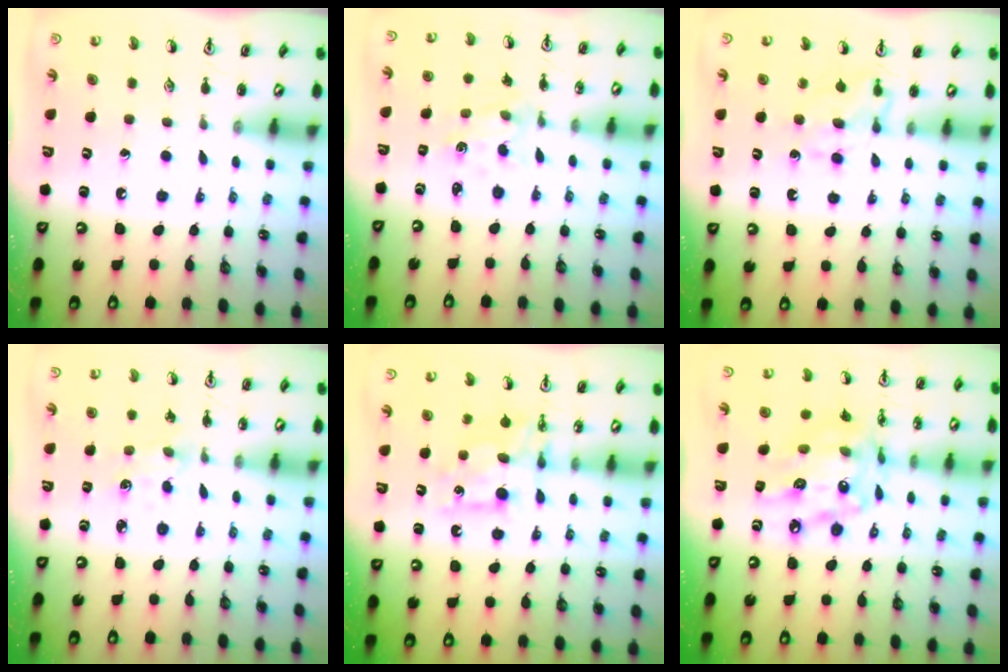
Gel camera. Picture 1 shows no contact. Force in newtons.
{"total": 1.6, "press": 1.6, "slide": 0.3}
{"total": 6.0, "press": 6.0, "slide": 0.8}
{"total": 4.5, "press": 4.5, "slide": 0.5}
{"total": 8.1, "press": 8.1, "slide": 0.4}
{"total": 16.2, "press": 16.2, "slide": 1.2}